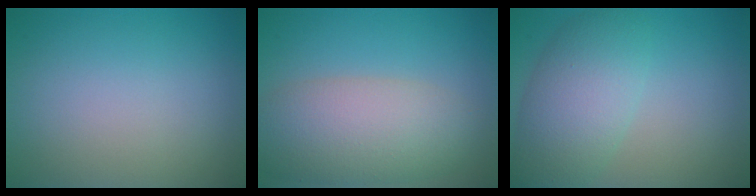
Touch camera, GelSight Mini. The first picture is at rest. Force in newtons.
{"total": 7.0, "press": 7.0, "slide": 0.5}
{"total": 5.7, "press": 5.7, "slide": 0.2}